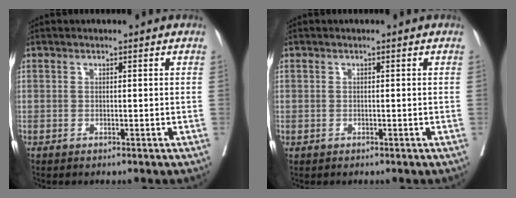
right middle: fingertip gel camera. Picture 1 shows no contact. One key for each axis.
{"total": 0.0}